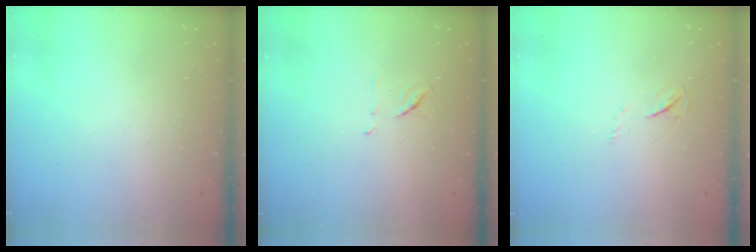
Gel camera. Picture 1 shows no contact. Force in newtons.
{"total": 6.4, "press": 6.4, "slide": 0.4}
{"total": 3.1, "press": 3.1, "slide": 0.5}